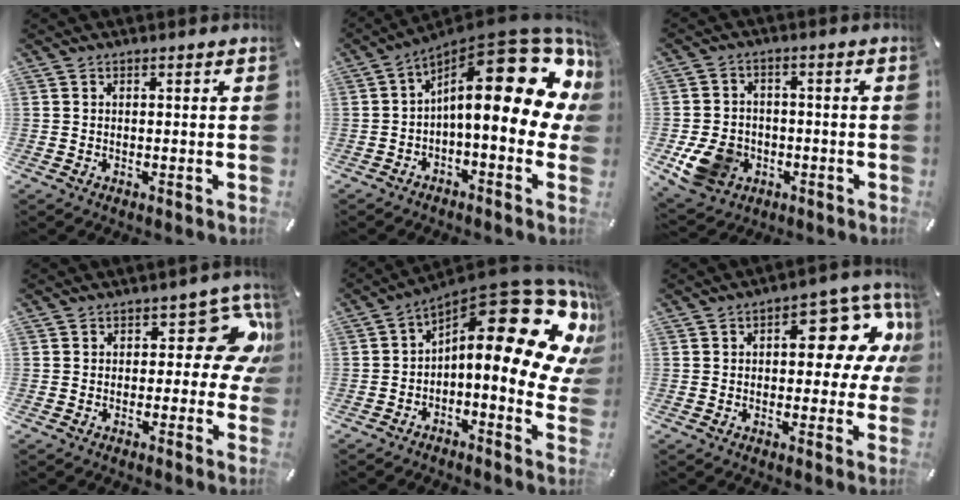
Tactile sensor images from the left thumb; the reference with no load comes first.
{"total": 21.9, "force": [6.6, 7.9, 19.3], "torque": [-0.290, -0.070, 0.111]}
{"total": 10.4, "force": [-3.1, 8.5, 5.1], "torque": [-0.112, 0.022, -0.051]}
{"total": 11.1, "force": [3.7, 6.0, 8.6], "torque": [-0.099, -0.025, 0.063]}
{"total": 21.4, "force": [9.1, 8.0, 17.6], "torque": [-0.227, -0.098, 0.152]}
{"total": 13.7, "force": [4.4, 7.0, 10.9], "torque": [-0.129, -0.039, 0.070]}